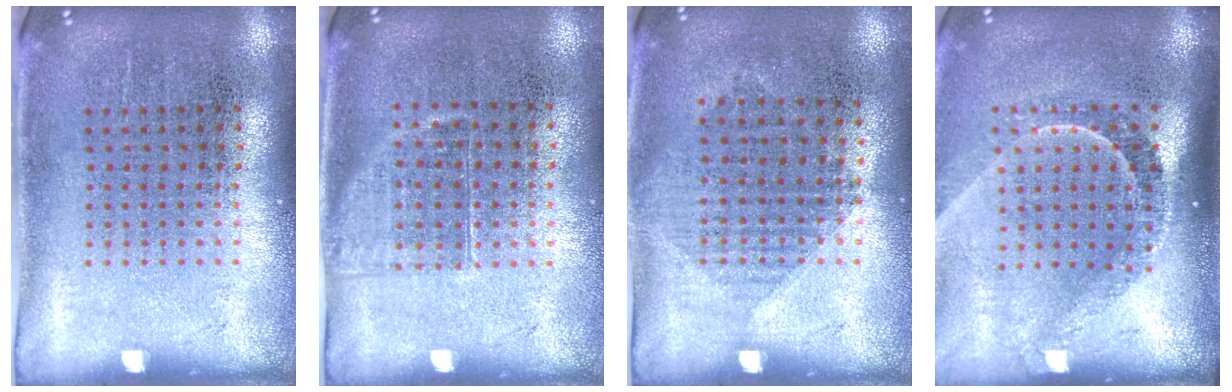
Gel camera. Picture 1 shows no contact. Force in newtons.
{"total": 1.1, "press": 0.9, "slide": 0.6}
{"total": 0.9, "press": 0.9, "slide": 0.4}
{"total": 2.2, "press": 1.5, "slide": 1.5}